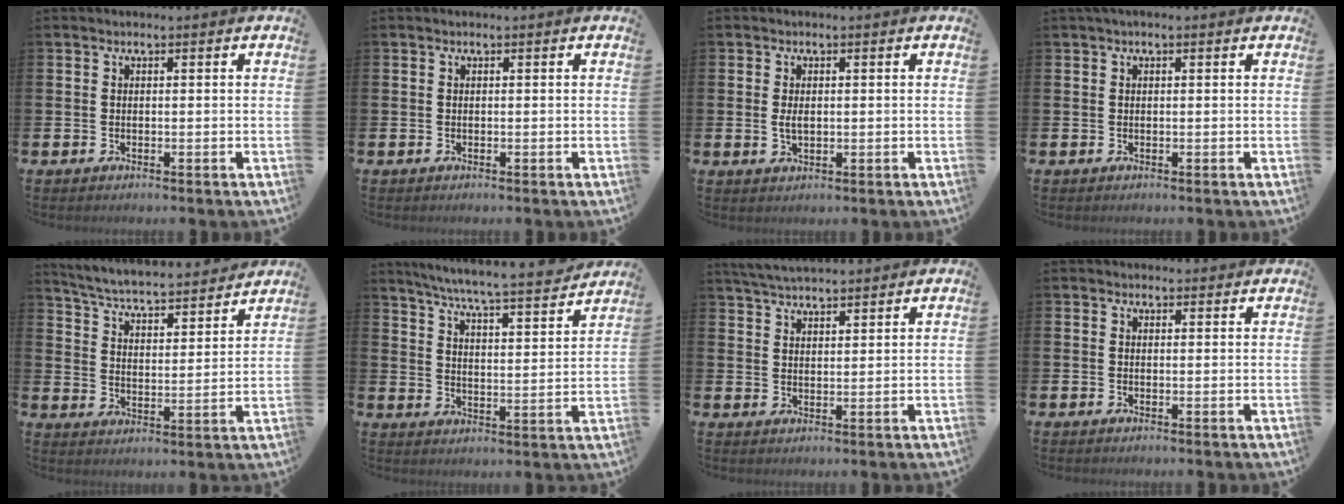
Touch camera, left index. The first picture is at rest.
{"total": 0.0}
{"total": 1.9, "force": [0.1, 1.0, 1.5], "torque": [-0.032, 0.005, 0.000]}
{"total": 0.8, "force": [0.5, 0.1, 0.6], "torque": [-0.011, 0.003, 0.009]}
{"total": 5.5, "force": [5.3, 0.6, 1.3], "torque": [-0.057, -0.047, 0.087]}
{"total": 7.1, "force": [6.7, -0.1, 2.5], "torque": [-0.076, -0.050, 0.113]}
{"total": 4.4, "force": [4.3, 0.6, 0.8], "torque": [-0.027, -0.016, 0.078]}
{"total": 1.1, "force": [1.0, 0.4, 0.1], "torque": [0.005, 0.002, 0.017]}